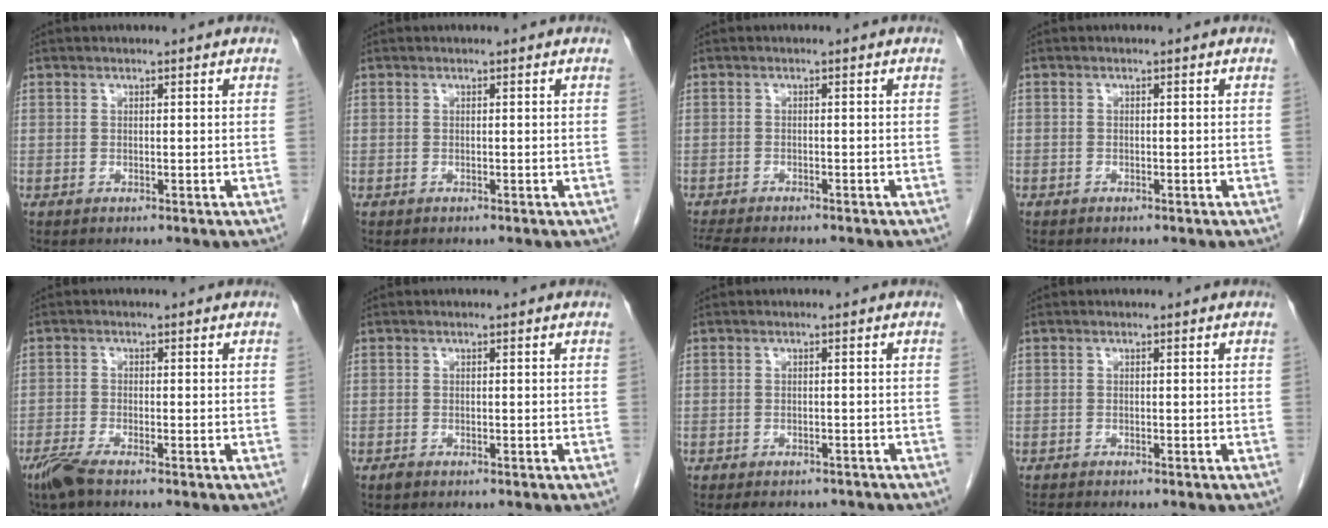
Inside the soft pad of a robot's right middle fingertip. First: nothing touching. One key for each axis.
{"total": 0.0}
{"total": 7.7, "fx": -6.8, "fy": 1.6, "fz": 3.3, "tx": -0.053, "ty": -0.008, "tz": -0.100}
{"total": 0.5, "fx": -0.4, "fy": 0.3, "fz": 0.1, "tx": -0.005, "ty": 0.002, "tz": -0.008}
{"total": 3.4, "fx": -2.6, "fy": 0.4, "fz": 2.1, "tx": -0.050, "ty": -0.007, "tz": -0.055}
{"total": 0.7, "fx": -0.6, "fy": 0.3, "fz": 0.3, "tx": -0.009, "ty": 0.000, "tz": -0.011}
{"total": 5.1, "fx": -4.4, "fy": 2.1, "fz": 1.3, "tx": -0.009, "ty": 0.003, "tz": -0.054}
{"total": 1.8, "fx": -1.7, "fy": 0.0, "fz": 0.6, "tx": -0.014, "ty": -0.006, "tz": -0.027}